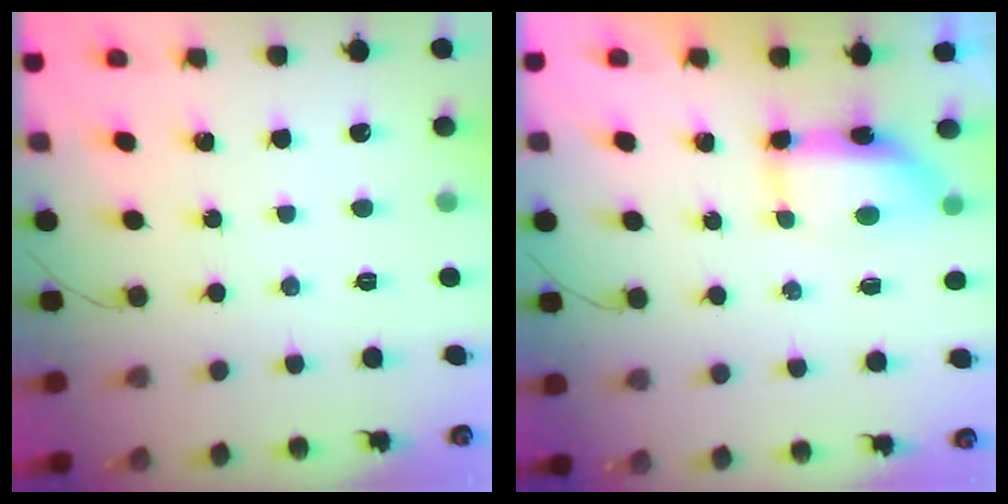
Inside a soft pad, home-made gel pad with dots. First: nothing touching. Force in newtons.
{"total": 6.8, "press": 6.8, "slide": 0.6}